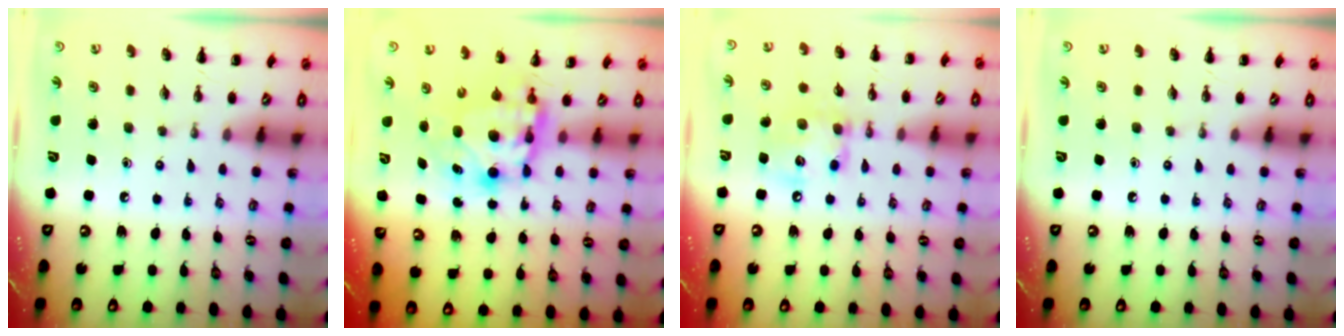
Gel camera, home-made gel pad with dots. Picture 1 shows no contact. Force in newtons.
{"total": 7.7, "press": 7.5, "slide": 1.6}
{"total": 11.4, "press": 11.4, "slide": 0.7}
{"total": 0.0}